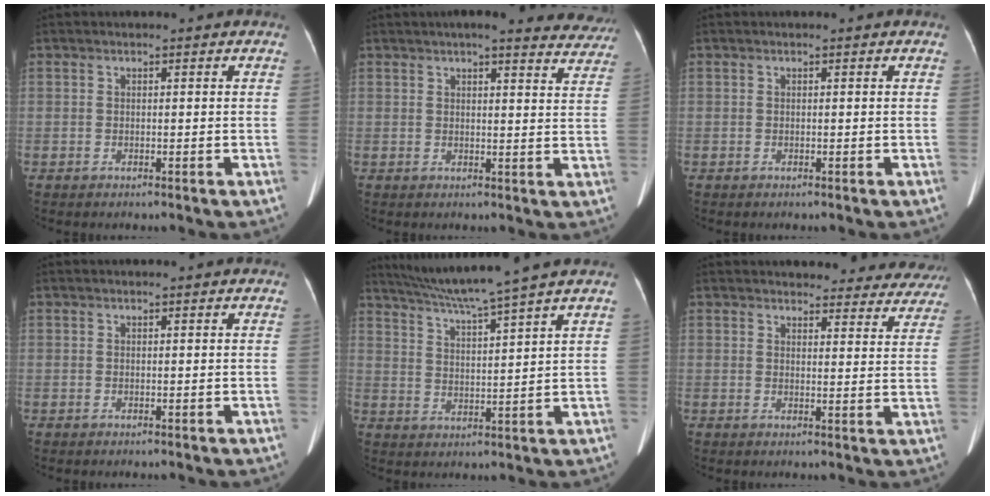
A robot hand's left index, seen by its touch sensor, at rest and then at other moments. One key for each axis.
{"total": 13.9, "fx": 12.6, "fy": 2.8, "fz": 5.2, "tx": -0.032, "ty": 0.001, "tz": 0.126}
{"total": 0.0}
{"total": 0.0}
{"total": 10.9, "fx": 9.2, "fy": -2.3, "fz": 5.2, "tx": -0.092, "ty": 0.004, "tz": 0.154}
{"total": 18.9, "fx": 17.8, "fy": 5.1, "fz": 3.9, "tx": -0.019, "ty": -0.031, "tz": 0.189}